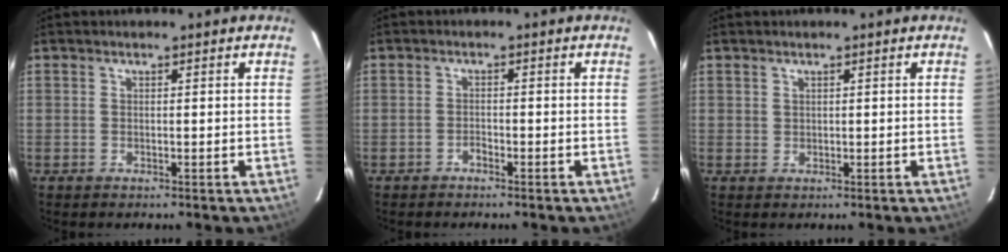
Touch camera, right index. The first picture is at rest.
{"total": 1.0, "force": [-0.9, 0.3, 0.2], "torque": [-0.003, 0.002, -0.017]}
{"total": 0.8, "force": [0.6, 0.5, 0.0], "torque": [0.004, 0.003, 0.010]}